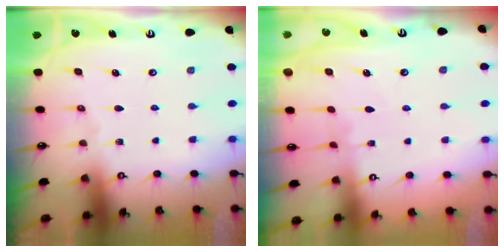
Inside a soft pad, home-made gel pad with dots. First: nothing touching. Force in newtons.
{"total": 3.5, "press": 3.5, "slide": 0.1}